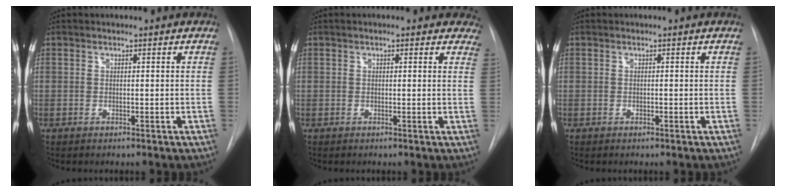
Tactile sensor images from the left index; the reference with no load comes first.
{"total": 5.0, "force": [4.0, 2.3, 1.8], "torque": [0.003, 0.000, 0.031]}
{"total": 0.0}